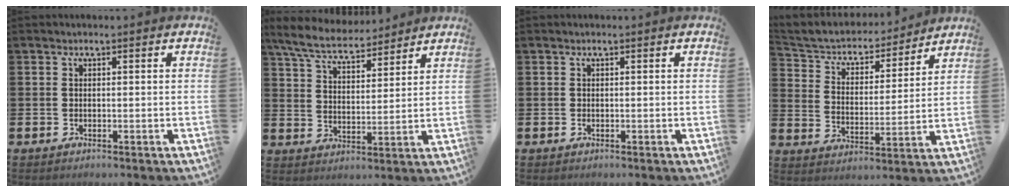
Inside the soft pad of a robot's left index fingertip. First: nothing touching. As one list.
[{"total": 7.1, "force": [6.6, 1.5, 2.2], "torque": [-0.074, -0.029, 0.119]}, {"total": 0.0}, {"total": 5.8, "force": [5.4, 2.1, 0.7], "torque": [-0.052, -0.042, 0.090]}]